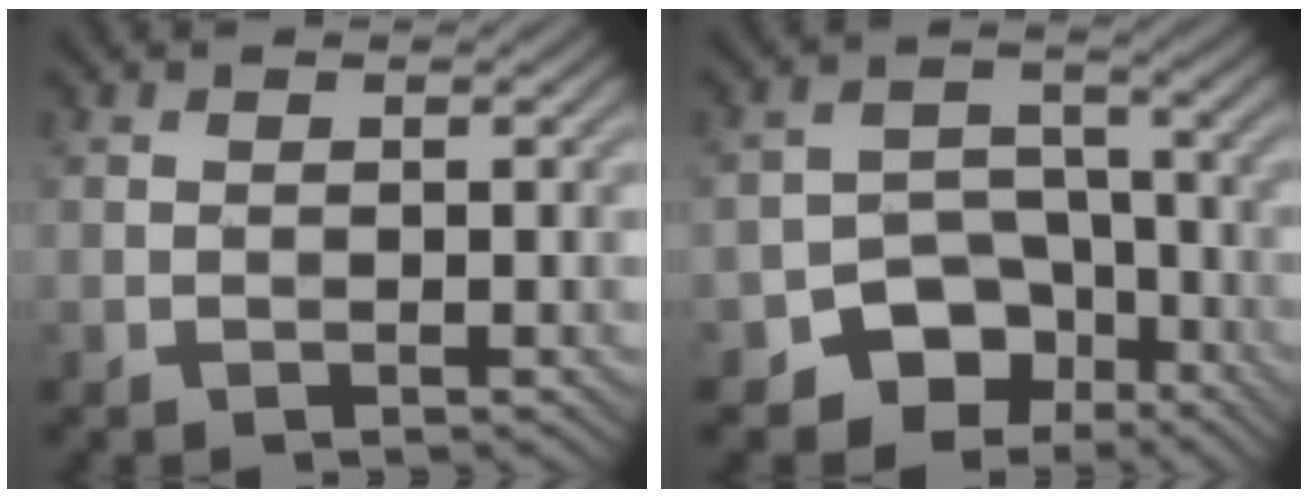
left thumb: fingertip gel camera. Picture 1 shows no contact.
{"total": 8.8, "force": [-5.5, 6.1, 3.2], "torque": [-0.037, -0.002, -0.094]}